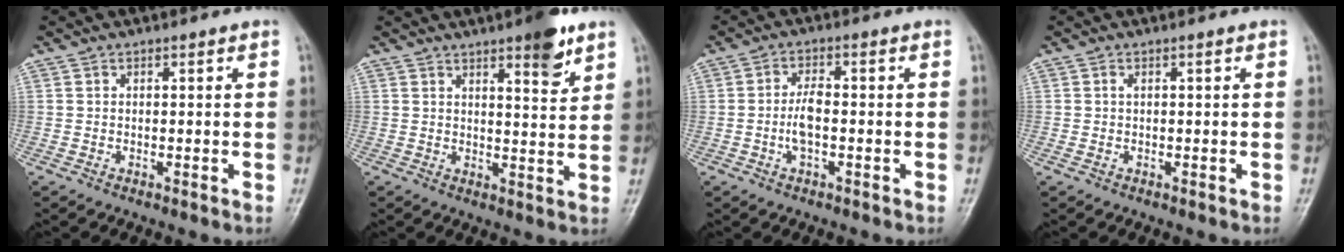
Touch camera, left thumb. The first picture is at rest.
{"total": 7.2, "force": [4.6, 1.8, 5.3], "torque": [-0.062, -0.027, 0.061]}
{"total": 4.7, "force": [-0.9, 1.9, 4.2], "torque": [-0.086, 0.012, -0.020]}
{"total": 1.4, "force": [0.0, 0.6, 1.2], "torque": [-0.032, 0.010, 0.002]}